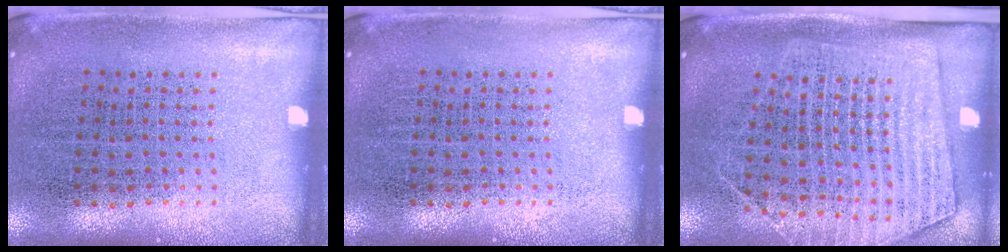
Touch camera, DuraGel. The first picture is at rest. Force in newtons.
{"total": 0.0}
{"total": 1.8, "press": 1.5, "slide": 1.0}